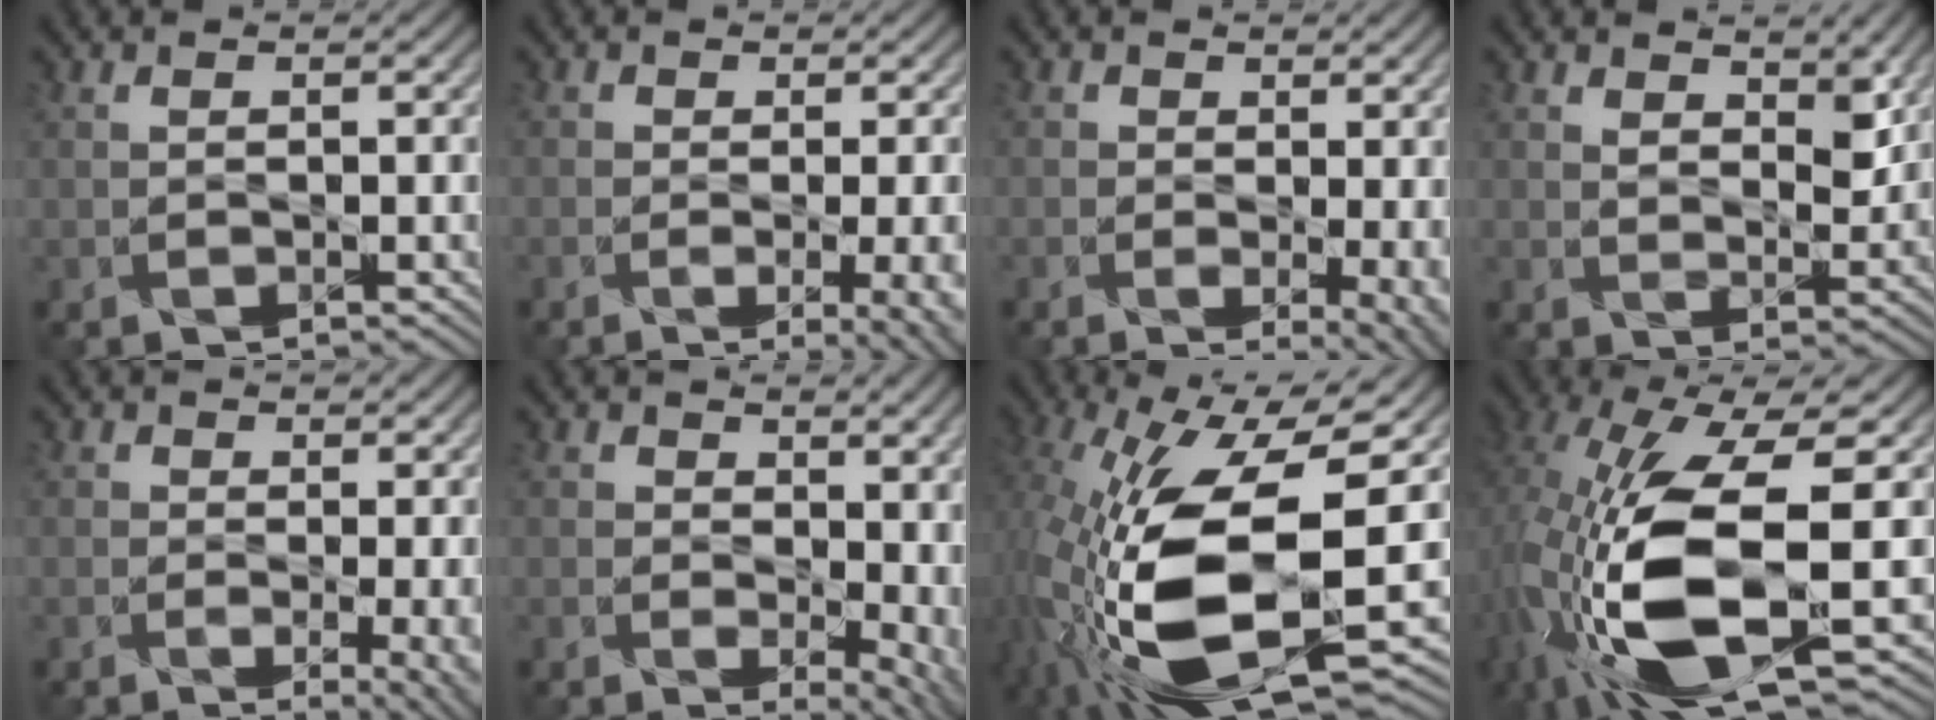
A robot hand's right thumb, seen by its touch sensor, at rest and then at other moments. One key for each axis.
{"total": 7.6, "fx": -2.0, "fy": 3.1, "fz": 6.7, "tx": -0.066, "ty": -0.008, "tz": -0.014}
{"total": 7.0, "fx": -0.9, "fy": 3.2, "fz": 6.2, "tx": -0.070, "ty": -0.008, "tz": -0.002}
{"total": 3.8, "fx": 3.0, "fy": 1.9, "fz": 1.4, "tx": -0.035, "ty": -0.010, "tz": 0.053}
{"total": 6.8, "fx": -1.2, "fy": 2.9, "fz": 6.1, "tx": -0.063, "ty": -0.004, "tz": -0.006}
{"total": 10.1, "fx": -0.1, "fy": 6.4, "fz": 7.8, "tx": -0.098, "ty": -0.024, "tz": 0.035}
{"total": 18.7, "fx": -4.3, "fy": 9.6, "fz": 15.5, "tx": -0.327, "ty": -0.051, "tz": -0.067}
{"total": 15.9, "fx": -3.5, "fy": 7.3, "fz": 13.7, "tx": -0.324, "ty": -0.027, "tz": -0.054}